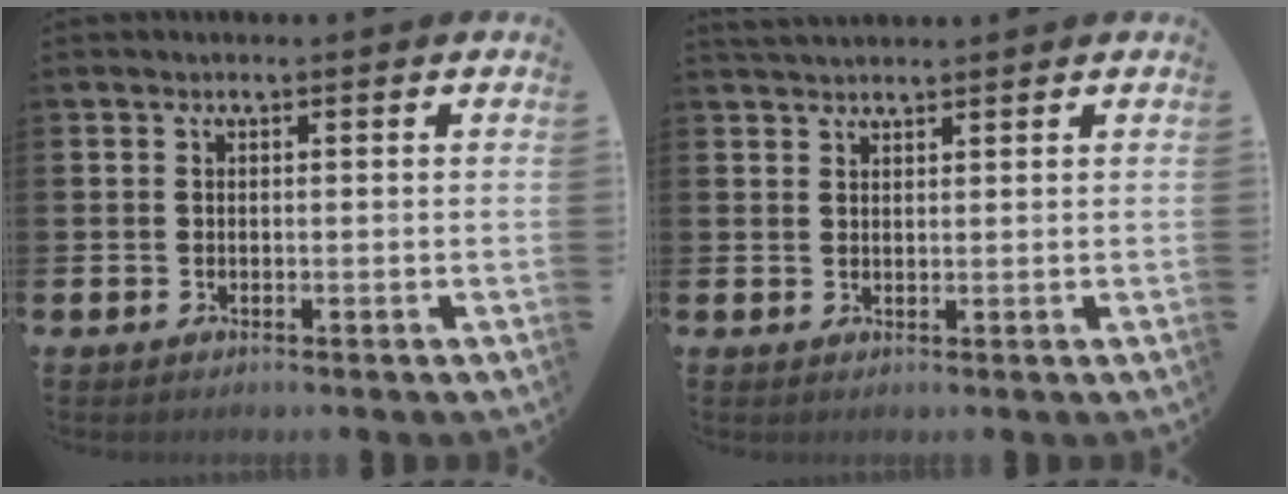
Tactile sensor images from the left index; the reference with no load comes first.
{"total": 2.0, "force": [2.0, 0.4, 0.2], "torque": [0.004, -0.008, 0.034]}